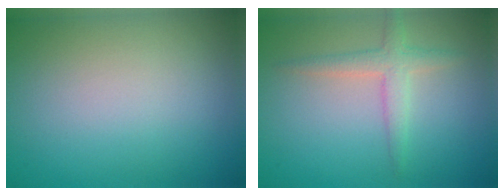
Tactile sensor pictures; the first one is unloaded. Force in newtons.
{"total": 2.4, "press": 2.4, "slide": 0.1}